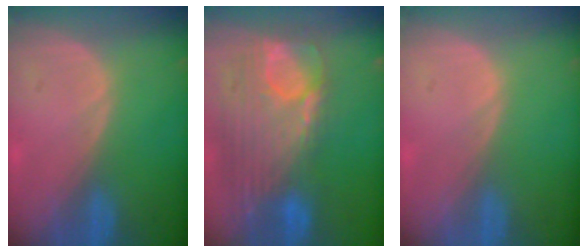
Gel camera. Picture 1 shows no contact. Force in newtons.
{"total": 12.6, "press": 10.7, "slide": 6.6}
{"total": 0.0}